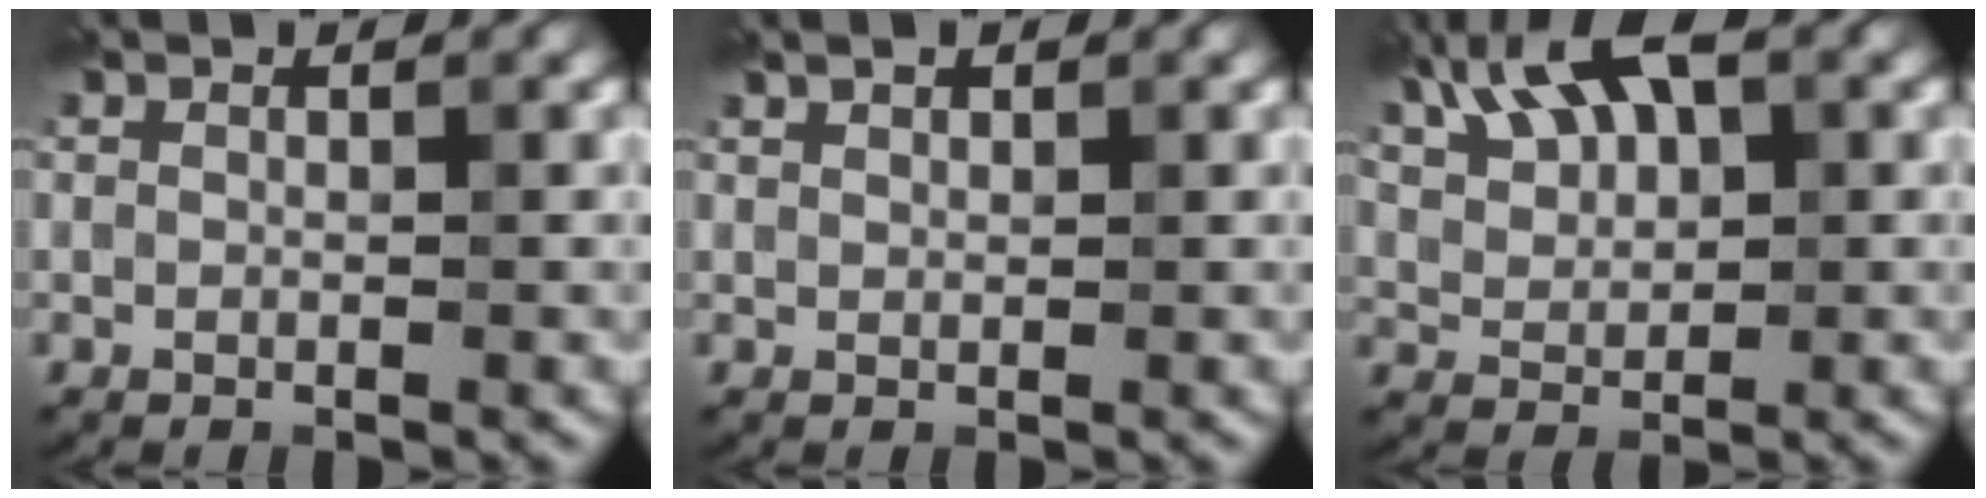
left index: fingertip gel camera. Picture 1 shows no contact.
{"total": 0.9, "force": [0.8, 0.3, 0.4], "torque": [-0.009, 0.002, 0.014]}
{"total": 6.8, "force": [3.6, 3.3, 4.8], "torque": [-0.091, 0.028, 0.053]}